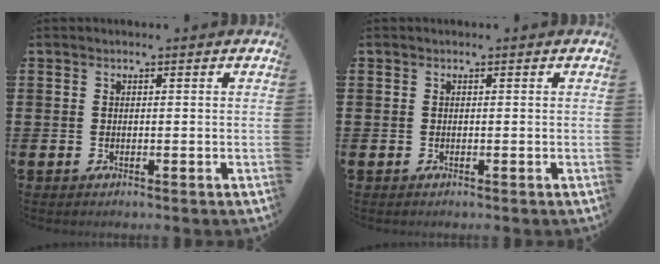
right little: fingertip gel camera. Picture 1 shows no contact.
{"total": 0.0}